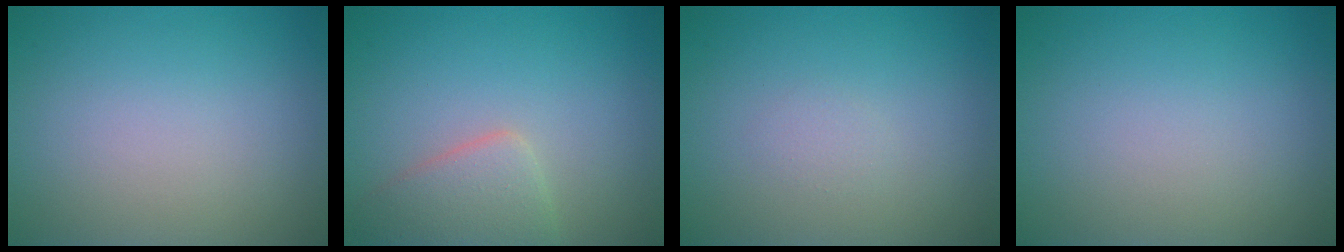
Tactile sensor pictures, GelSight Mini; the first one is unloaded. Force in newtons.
{"total": 2.5, "press": 2.5, "slide": 0.2}
{"total": 0.7, "press": 0.7, "slide": 0.0}
{"total": 0.0}